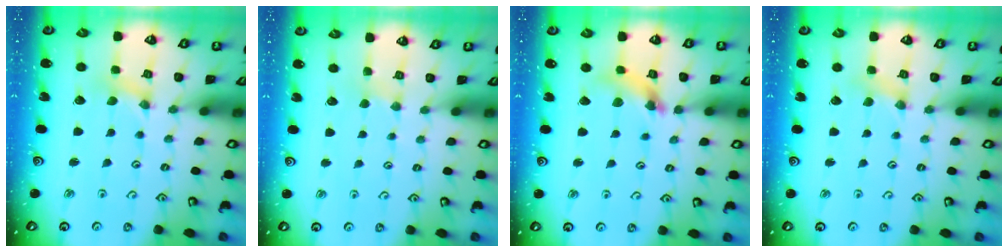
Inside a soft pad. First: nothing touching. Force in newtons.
{"total": 1.4, "press": 1.4, "slide": 0.4}
{"total": 8.7, "press": 8.6, "slide": 0.9}
{"total": 2.9, "press": 2.9, "slide": 0.6}